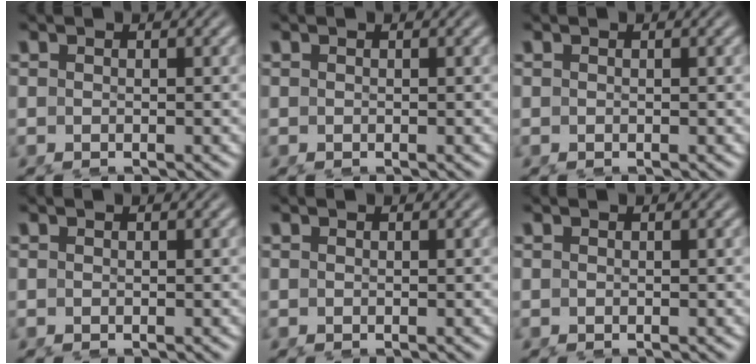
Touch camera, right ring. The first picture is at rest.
{"total": 0.0}
{"total": 0.0}
{"total": 0.0}
{"total": 0.0}
{"total": 0.0}